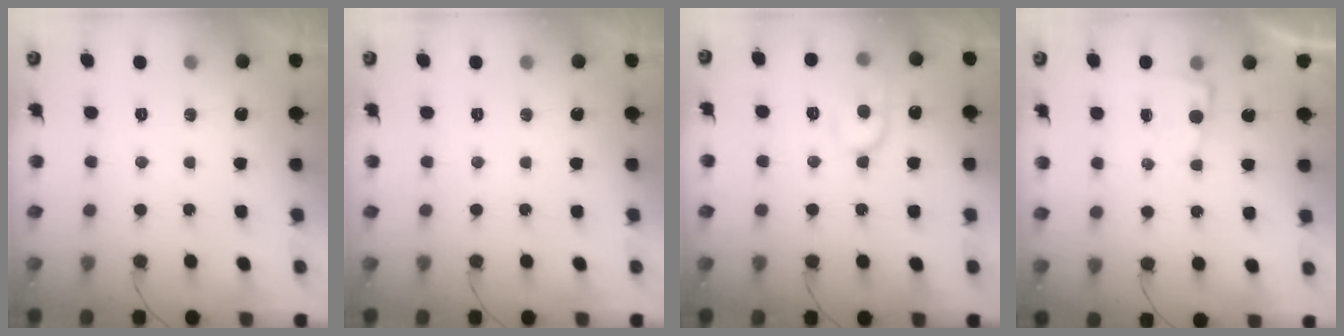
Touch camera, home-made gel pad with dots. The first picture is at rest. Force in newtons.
{"total": 0.0}
{"total": 11.8, "press": 11.7, "slide": 1.1}
{"total": 2.3, "press": 2.3, "slide": 0.3}